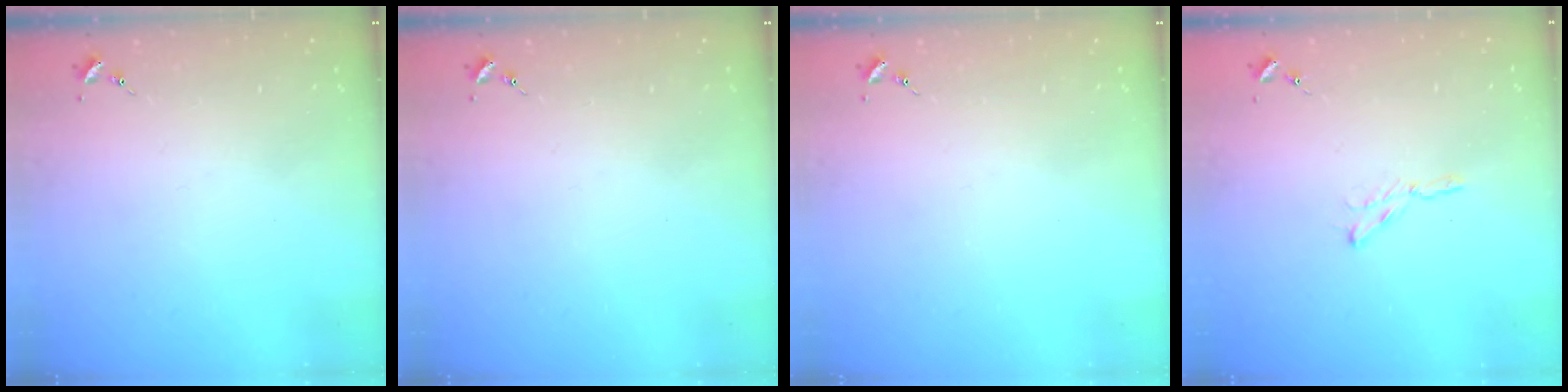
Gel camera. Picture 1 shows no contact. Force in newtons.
{"total": 0.0}
{"total": 0.0}
{"total": 2.9, "press": 2.9, "slide": 0.3}